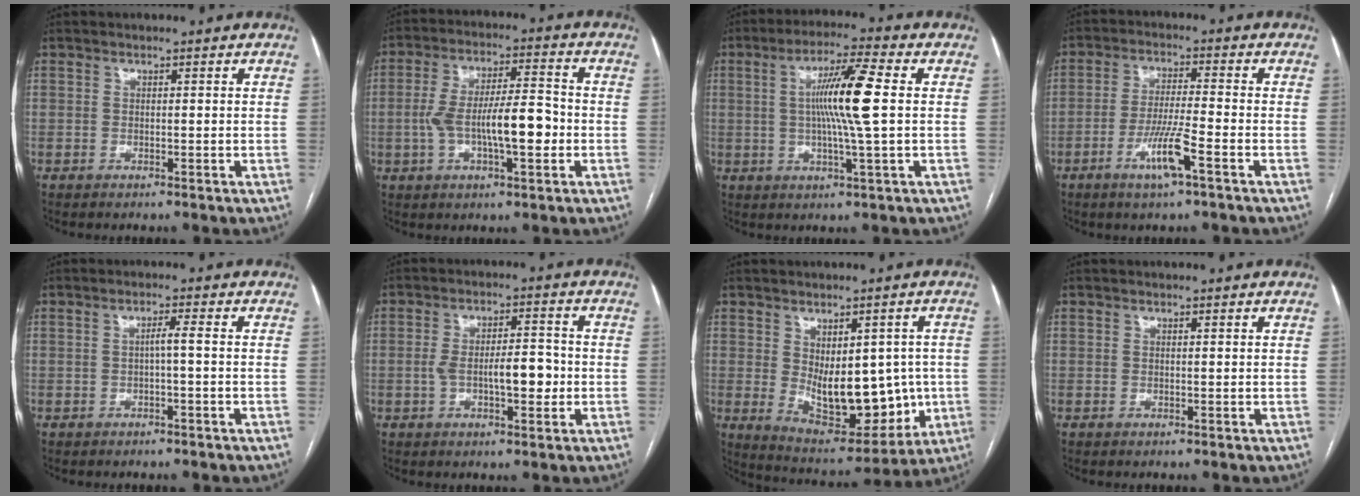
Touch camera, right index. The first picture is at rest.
{"total": 11.5, "force": [-2.0, 2.8, 11.0], "torque": [-0.201, 0.019, -0.031]}
{"total": 10.4, "force": [1.0, -0.5, 10.3], "torque": [-0.186, 0.004, 0.013]}
{"total": 7.1, "force": [-3.4, -0.1, 6.2], "torque": [-0.120, -0.009, -0.064]}
{"total": 1.6, "force": [-0.4, 0.0, 1.5], "torque": [-0.024, 0.004, -0.007]}
{"total": 7.3, "force": [-1.1, 2.3, 6.8], "torque": [-0.119, 0.013, -0.015]}
{"total": 14.3, "force": [-0.6, 7.4, 12.1], "torque": [-0.175, -0.004, 0.019]}
{"total": 0.0}